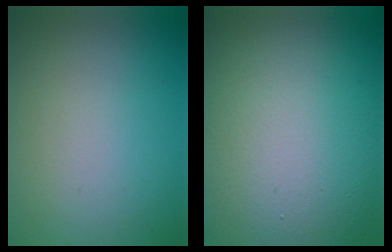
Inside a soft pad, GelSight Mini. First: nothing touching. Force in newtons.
{"total": 17.7, "press": 17.7, "slide": 1.2}